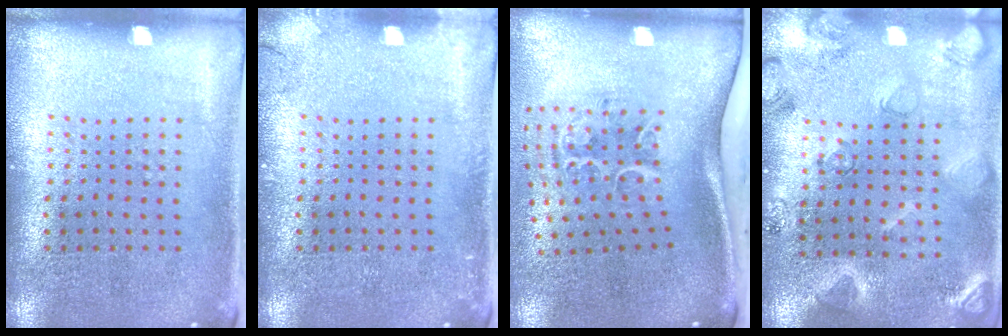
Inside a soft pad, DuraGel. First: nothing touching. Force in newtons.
{"total": 1.2, "press": 1.2, "slide": 0.2}
{"total": 2.1, "press": 1.3, "slide": 1.6}
{"total": 2.3, "press": 2.3, "slide": 0.3}